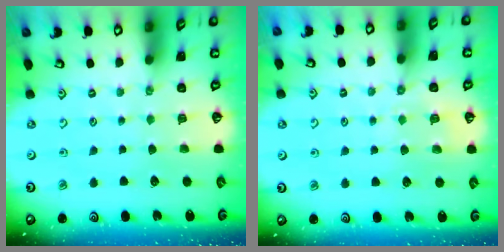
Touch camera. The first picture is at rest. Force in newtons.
{"total": 5.5, "press": 5.4, "slide": 0.9}